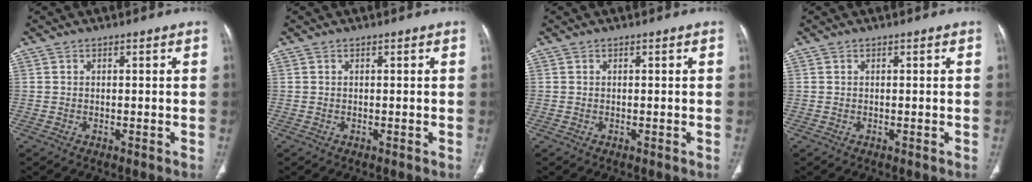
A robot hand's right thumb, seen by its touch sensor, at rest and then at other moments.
{"total": 0.0}
{"total": 0.0}
{"total": 0.0}